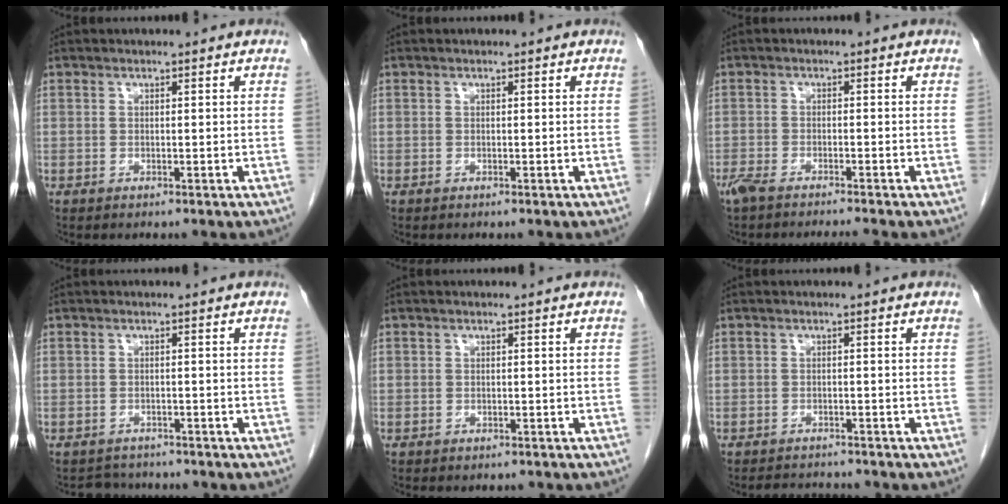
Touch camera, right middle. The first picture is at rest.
{"total": 0.0}
{"total": 5.8, "force": [-5.1, 0.0, 2.8], "torque": [-0.045, -0.010, -0.086]}
{"total": 3.0, "force": [-2.7, 1.1, -0.3], "torque": [0.005, -0.001, -0.041]}
{"total": 1.0, "force": [-0.6, 0.8, 0.0], "torque": [-0.005, 0.004, -0.006]}
{"total": 3.2, "force": [-3.0, 0.8, 0.2], "torque": [-0.002, -0.008, -0.046]}